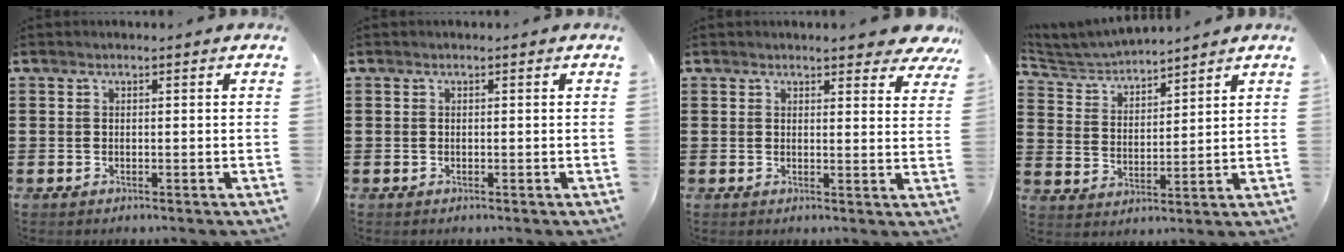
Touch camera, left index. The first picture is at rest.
{"total": 0.0}
{"total": 4.2, "force": [3.7, 0.5, 1.8], "torque": [-0.031, -0.013, 0.065]}
{"total": 4.7, "force": [4.7, 0.5, 0.6], "torque": [-0.034, -0.023, 0.081]}